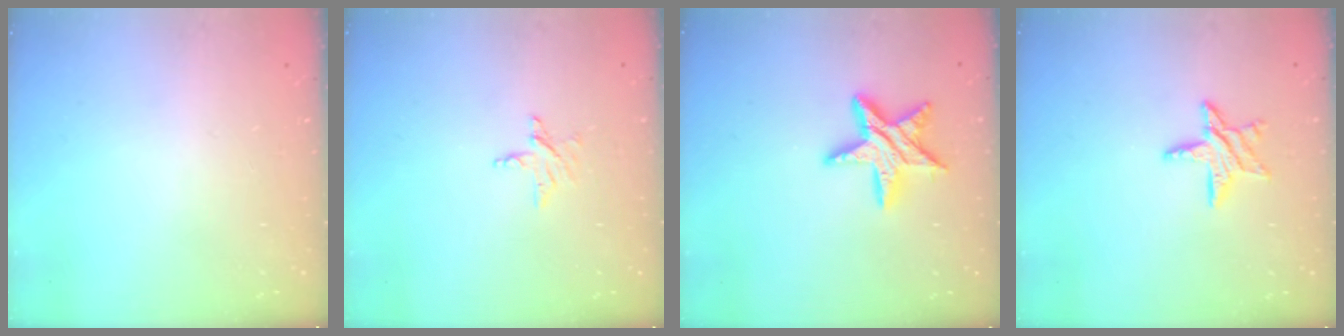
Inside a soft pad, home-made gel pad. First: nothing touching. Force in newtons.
{"total": 4.3, "press": 4.3, "slide": 0.4}
{"total": 11.7, "press": 11.7, "slide": 0.8}
{"total": 8.7, "press": 8.6, "slide": 1.0}